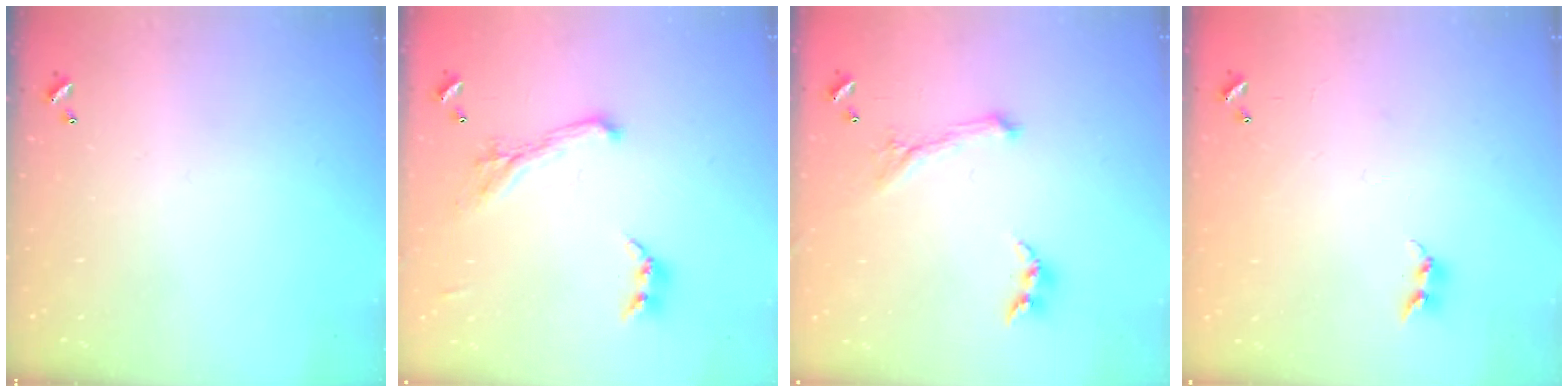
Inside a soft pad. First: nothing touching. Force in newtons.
{"total": 2.1, "press": 1.7, "slide": 1.2}
{"total": 0.7, "press": 0.6, "slide": 0.3}
{"total": 7.3, "press": 7.3, "slide": 0.5}